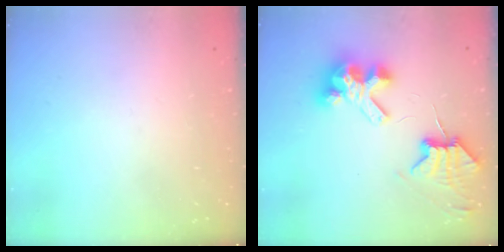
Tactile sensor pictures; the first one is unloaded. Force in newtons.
{"total": 8.0, "press": 7.9, "slide": 1.0}